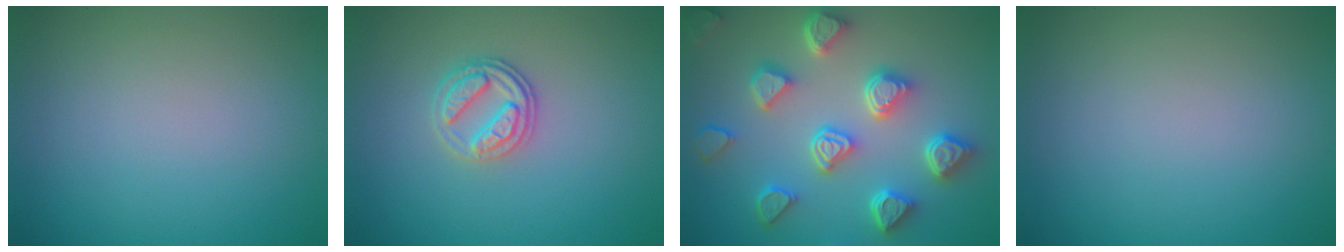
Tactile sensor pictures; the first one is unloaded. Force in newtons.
{"total": 2.6, "press": 2.4, "slide": 1.0}
{"total": 7.0, "press": 5.8, "slide": 4.0}
{"total": 0.0}